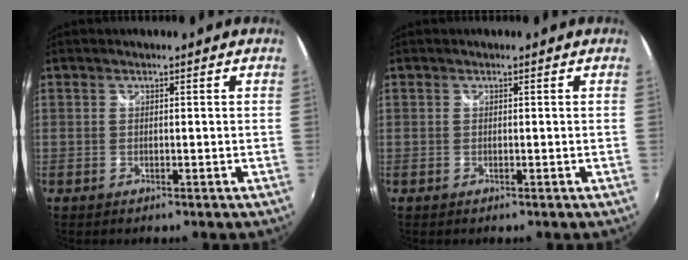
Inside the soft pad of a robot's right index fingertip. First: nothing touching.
{"total": 0.0}